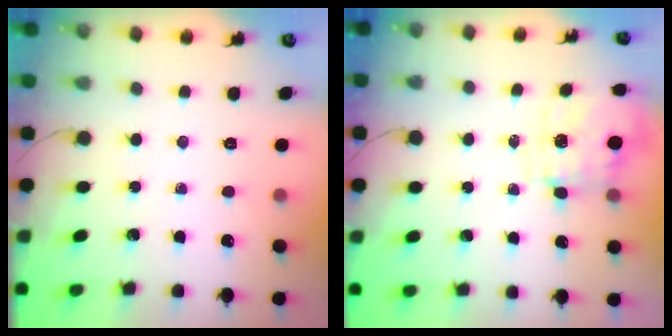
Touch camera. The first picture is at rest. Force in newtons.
{"total": 3.5, "press": 3.3, "slide": 1.0}